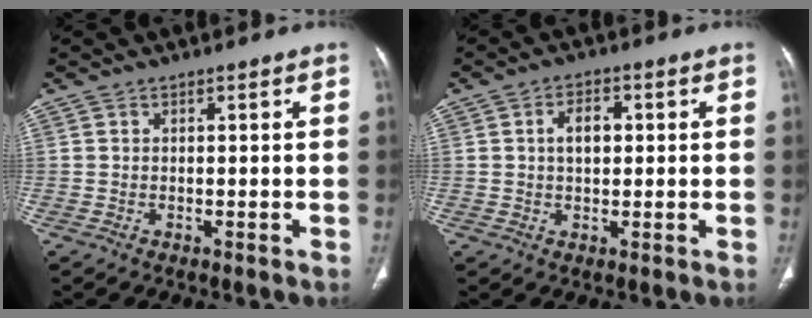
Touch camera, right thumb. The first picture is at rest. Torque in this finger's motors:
{"motor_torque": [0.33, 0.80, 0.41, -0.30, 0.01]}